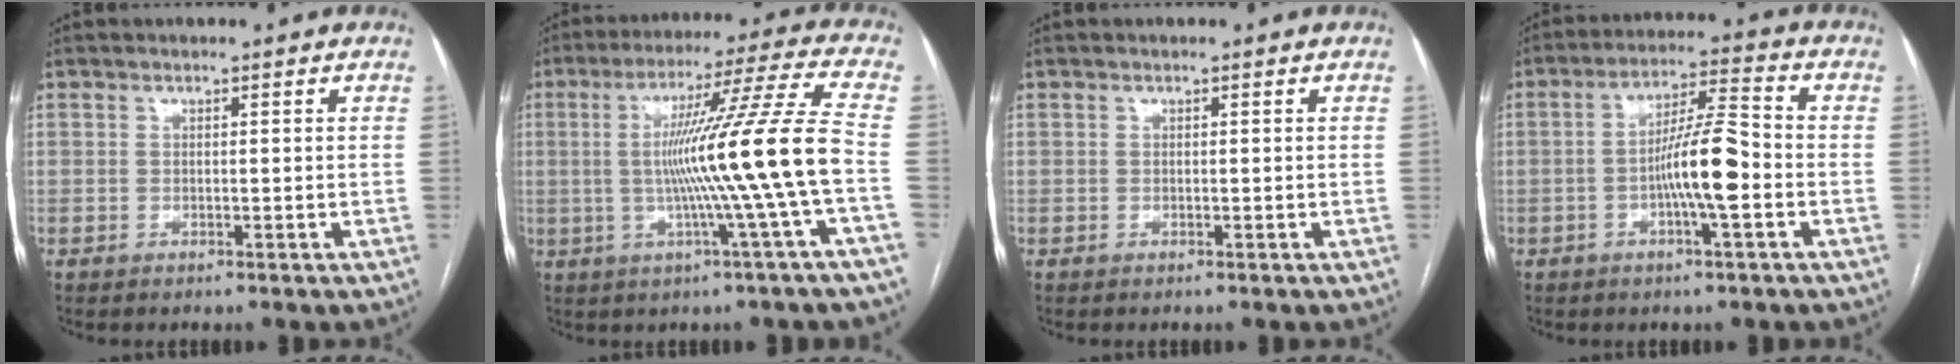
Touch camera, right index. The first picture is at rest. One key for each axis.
{"total": 15.8, "fx": -2.0, "fy": -2.9, "fz": 15.4, "tx": -0.250, "ty": -0.001, "tz": -0.037}
{"total": 0.0}
{"total": 9.0, "fx": -2.2, "fy": 0.6, "fz": 8.7, "tx": -0.160, "ty": 0.011, "tz": -0.042}